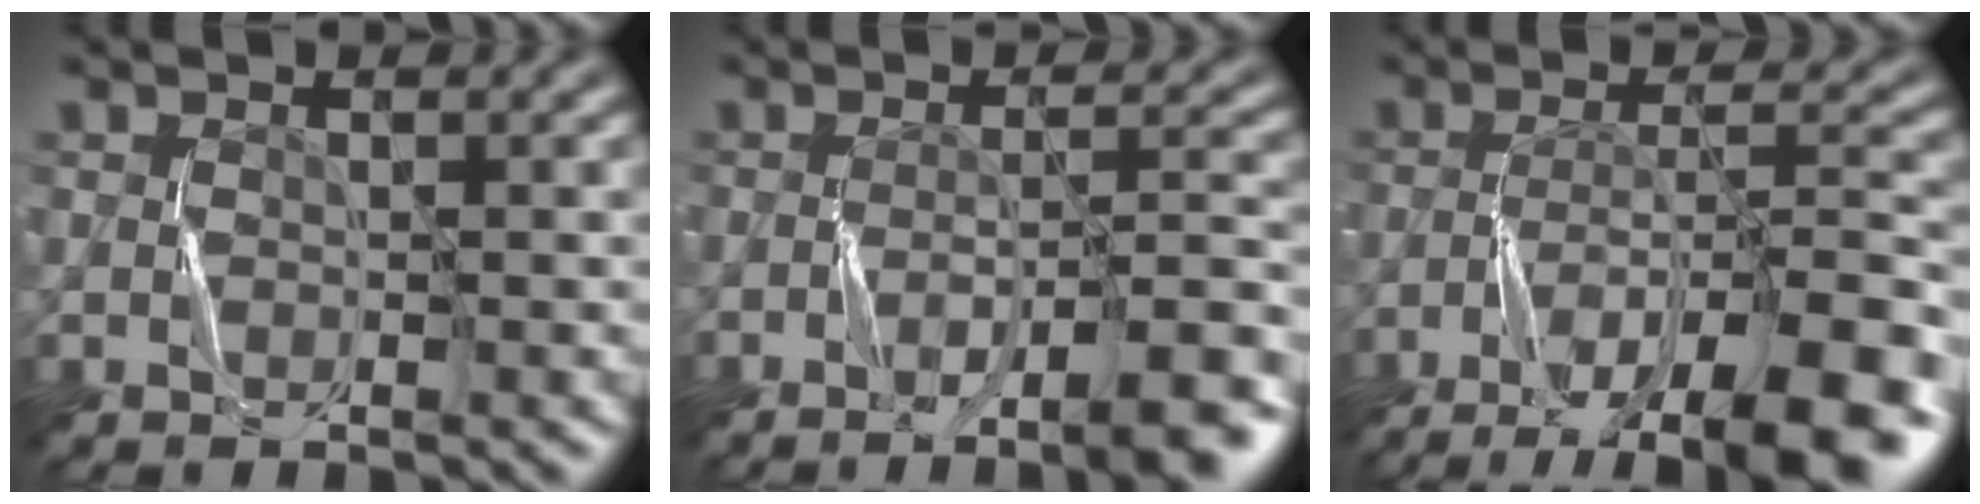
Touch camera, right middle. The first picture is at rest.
{"total": 6.2, "force": [-3.6, 0.7, 5.0], "torque": [-0.062, 0.007, -0.058]}
{"total": 10.3, "force": [-6.8, 1.8, 7.5], "torque": [-0.119, 0.011, -0.109]}